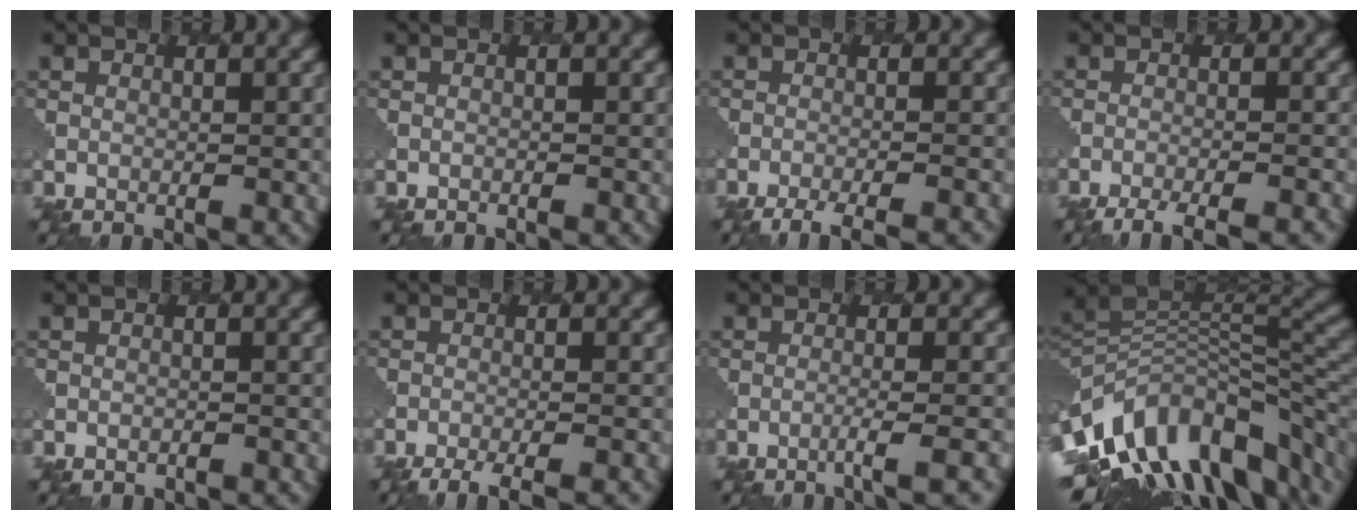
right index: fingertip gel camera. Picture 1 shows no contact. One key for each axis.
{"total": 0.8, "fx": -0.8, "fy": 0.2, "fz": -0.2, "tx": 0.011, "ty": 0.000, "tz": -0.008}
{"total": 4.8, "fx": -3.9, "fy": 0.8, "fz": 2.6, "tx": -0.034, "ty": -0.010, "tz": -0.067}
{"total": 5.0, "fx": -4.3, "fy": 0.9, "fz": 2.5, "tx": -0.035, "ty": -0.010, "tz": -0.072}
{"total": 1.6, "fx": -1.5, "fy": 0.7, "fz": -0.1, "tx": 0.005, "ty": 0.008, "tz": -0.015}
{"total": 4.7, "fx": -3.8, "fy": 0.8, "fz": 2.6, "tx": -0.034, "ty": -0.009, "tz": -0.065}
{"total": 2.3, "fx": -1.2, "fy": 0.2, "fz": 2.0, "tx": -0.020, "ty": 0.006, "tz": -0.038}
{"total": 13.5, "fx": -5.4, "fy": 7.3, "fz": 10.0, "tx": -0.182, "ty": 0.017, "tz": -0.102}